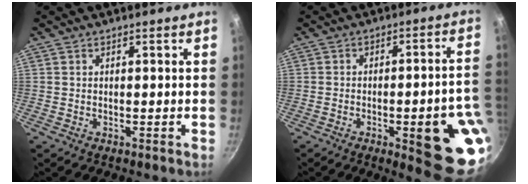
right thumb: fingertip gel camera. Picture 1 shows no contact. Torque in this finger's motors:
{"motor_torque": [3.13, 1.88, 1.98, -0.79, 0.30]}